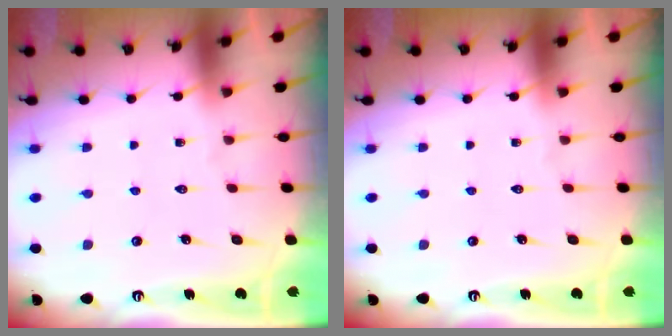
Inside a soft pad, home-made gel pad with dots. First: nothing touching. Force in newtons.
{"total": 0.0}